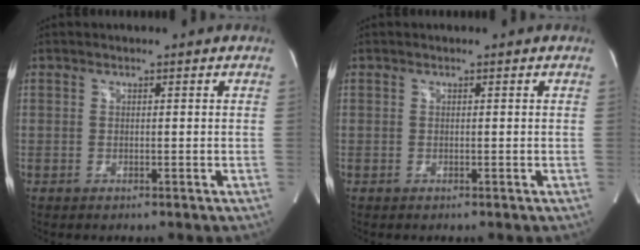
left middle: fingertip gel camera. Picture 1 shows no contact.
{"total": 0.0}